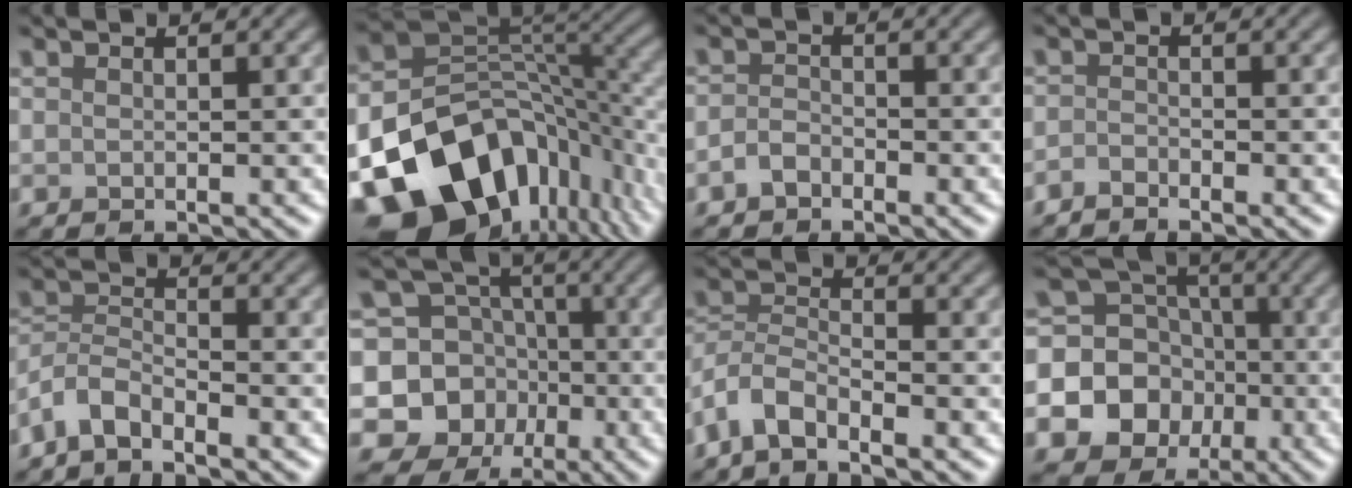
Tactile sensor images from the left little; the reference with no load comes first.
{"total": 17.1, "force": [-8.2, 11.1, 10.0], "torque": [-0.197, -0.022, -0.124]}
{"total": 1.5, "force": [-1.1, 0.8, 0.5], "torque": [-0.011, 0.005, -0.026]}
{"total": 1.1, "force": [-1.1, 0.3, 0.3], "torque": [-0.007, 0.000, -0.026]}
{"total": 3.2, "force": [-2.7, 1.0, 1.6], "torque": [-0.032, 0.003, -0.065]}
{"total": 13.0, "force": [-3.7, 12.2, 2.7], "torque": [-0.081, -0.020, -0.068]}
{"total": 4.0, "force": [-3.1, 1.3, 2.1], "torque": [-0.041, 0.001, -0.071]}
{"total": 17.3, "force": [-5.3, 16.0, 3.8], "torque": [-0.127, -0.031, -0.098]}